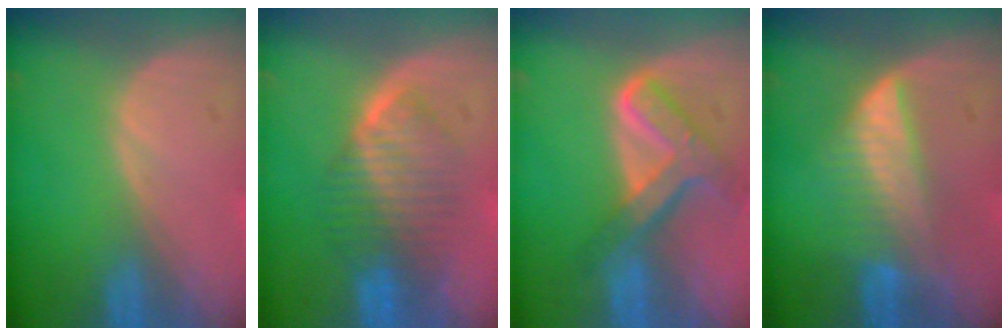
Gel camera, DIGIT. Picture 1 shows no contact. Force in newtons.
{"total": 6.4, "press": 6.3, "slide": 1.0}
{"total": 7.7, "press": 6.5, "slide": 4.1}
{"total": 6.3, "press": 6.2, "slide": 1.0}